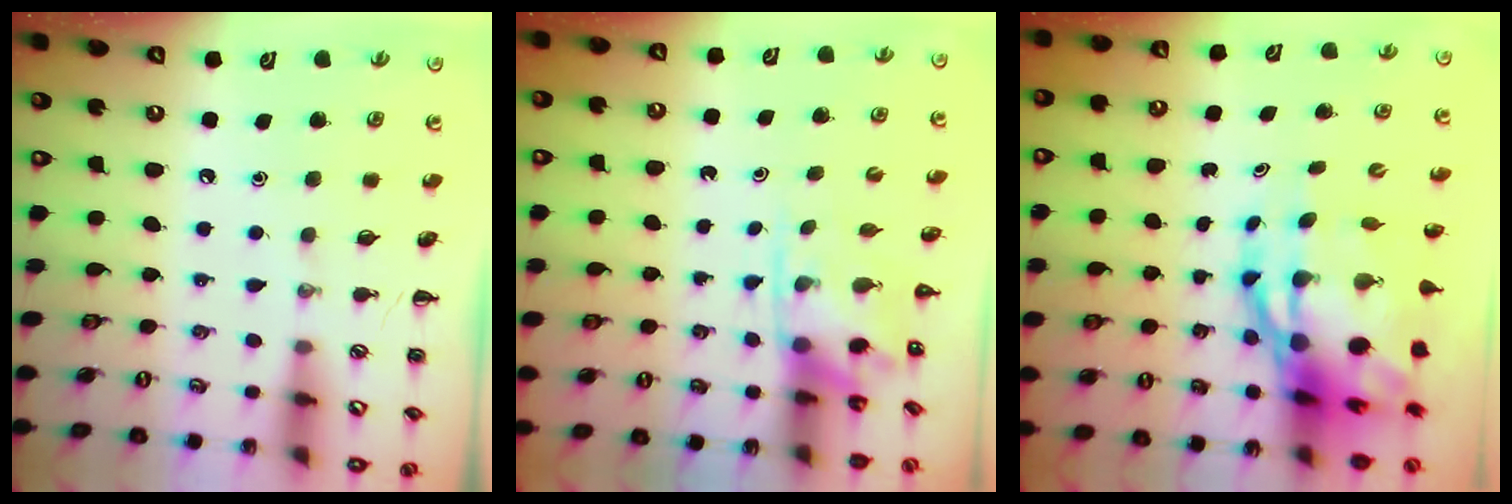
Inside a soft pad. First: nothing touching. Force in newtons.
{"total": 4.8, "press": 4.7, "slide": 0.4}
{"total": 13.3, "press": 12.8, "slide": 3.6}